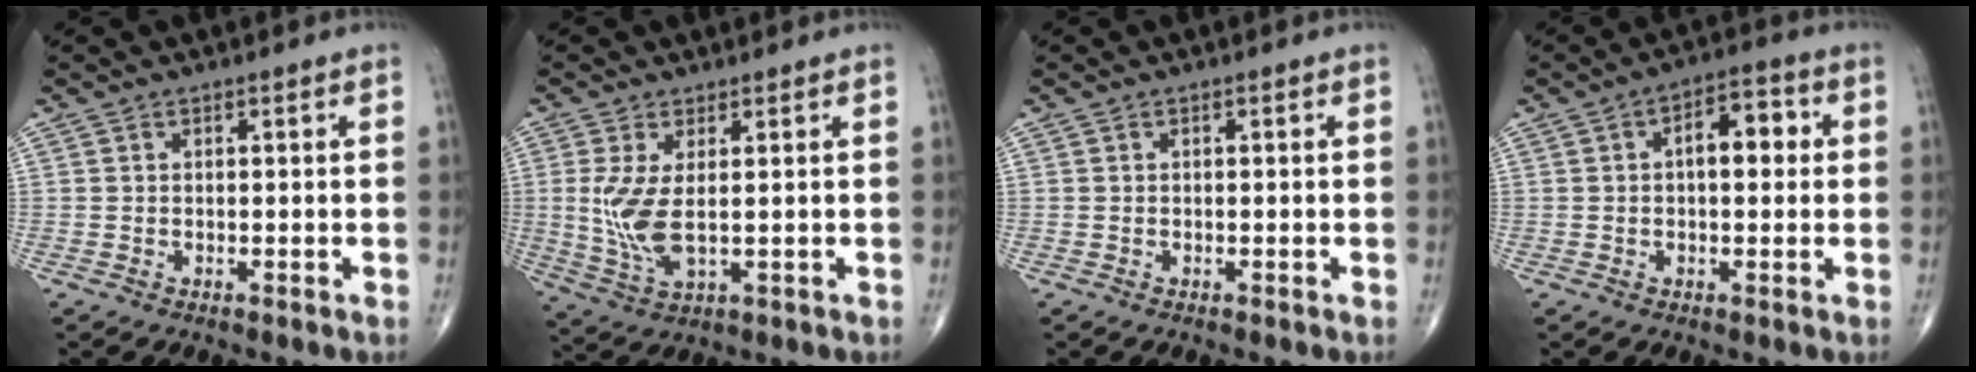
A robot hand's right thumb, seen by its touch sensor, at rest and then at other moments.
{"total": 7.5, "force": [0.5, 2.9, 6.9], "torque": [-0.162, -0.015, 0.021]}
{"total": 0.0}
{"total": 7.4, "force": [0.9, 3.9, 6.2], "torque": [-0.071, 0.019, 0.005]}